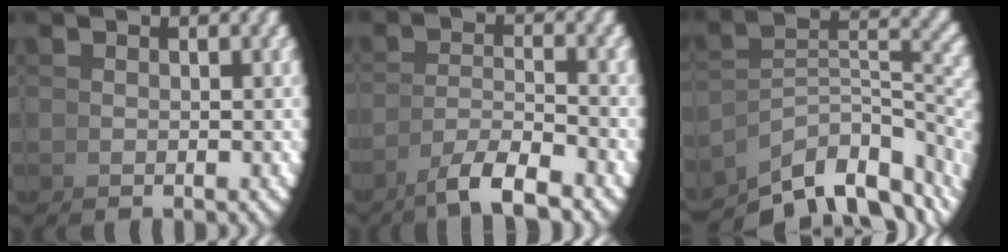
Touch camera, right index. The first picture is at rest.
{"total": 4.1, "force": [-2.6, 0.7, 3.0], "torque": [-0.043, -0.004, -0.040]}
{"total": 9.1, "force": [-3.9, 4.9, 6.6], "torque": [-0.089, -0.021, -0.051]}